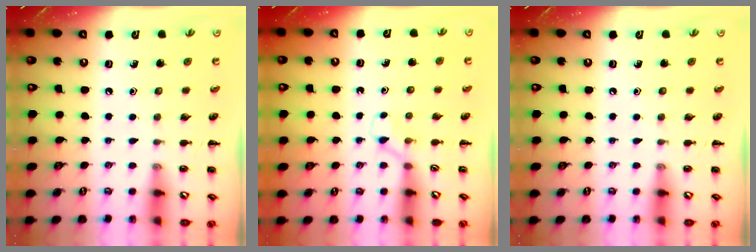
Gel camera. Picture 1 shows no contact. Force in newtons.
{"total": 2.9, "press": 2.7, "slide": 1.0}
{"total": 0.0}